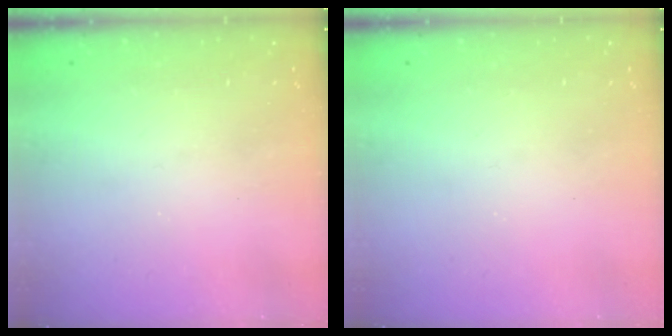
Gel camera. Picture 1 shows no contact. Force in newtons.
{"total": 0.0}